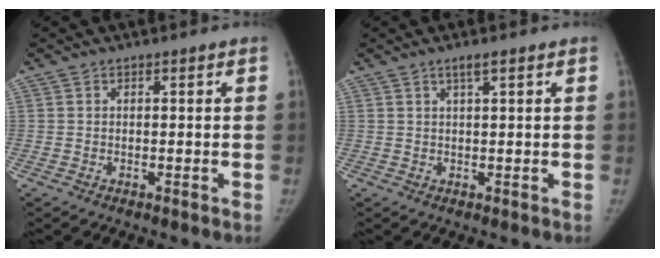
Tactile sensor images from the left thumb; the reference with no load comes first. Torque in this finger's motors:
{"motor_torque": [-0.12, 0.04, 0.17, -0.12, -0.05]}